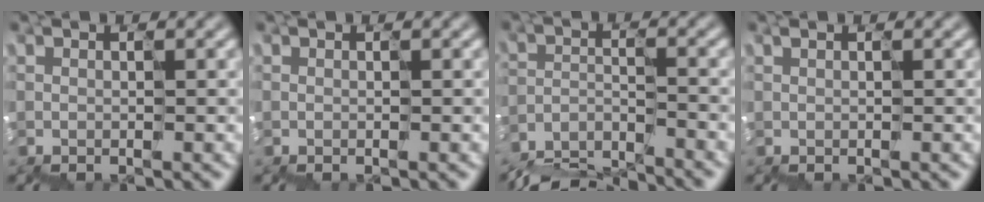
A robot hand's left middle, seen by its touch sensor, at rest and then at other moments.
{"total": 0.0}
{"total": 6.7, "force": [-6.7, 0.0, -0.3], "torque": [-0.013, -0.021, -0.123]}
{"total": 0.0}